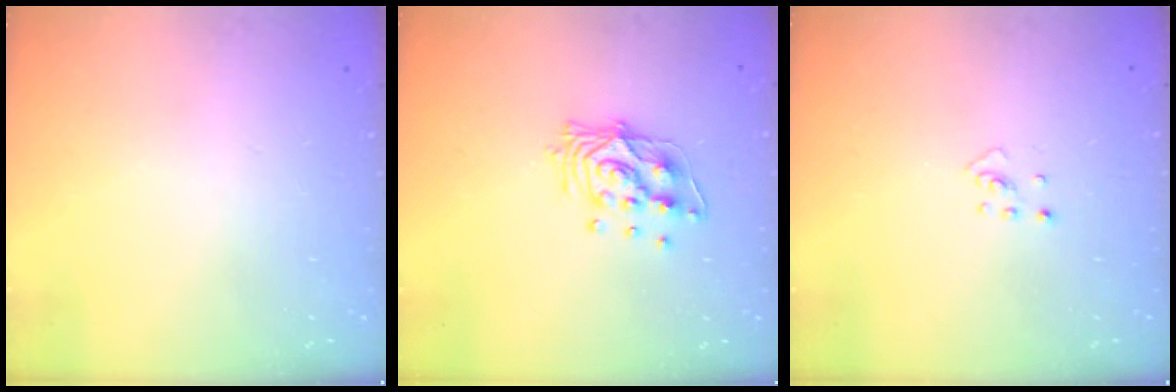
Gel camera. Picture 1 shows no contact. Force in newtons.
{"total": 11.2, "press": 11.2, "slide": 0.6}
{"total": 2.5, "press": 2.4, "slide": 0.5}